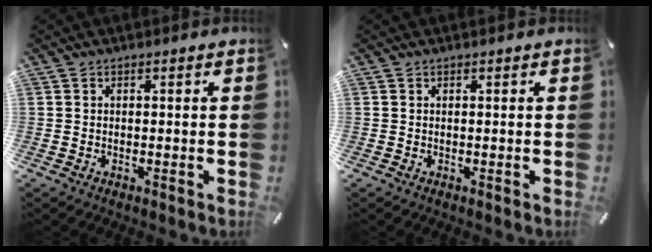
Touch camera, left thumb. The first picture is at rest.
{"total": 0.0}